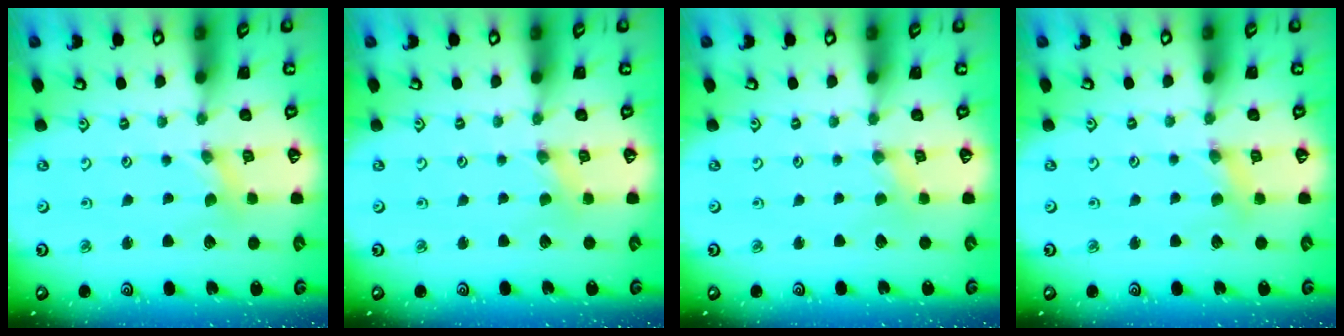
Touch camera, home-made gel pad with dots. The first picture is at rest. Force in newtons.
{"total": 0.0}
{"total": 0.5, "press": 0.5, "slide": 0.2}
{"total": 2.3, "press": 2.3, "slide": 0.3}